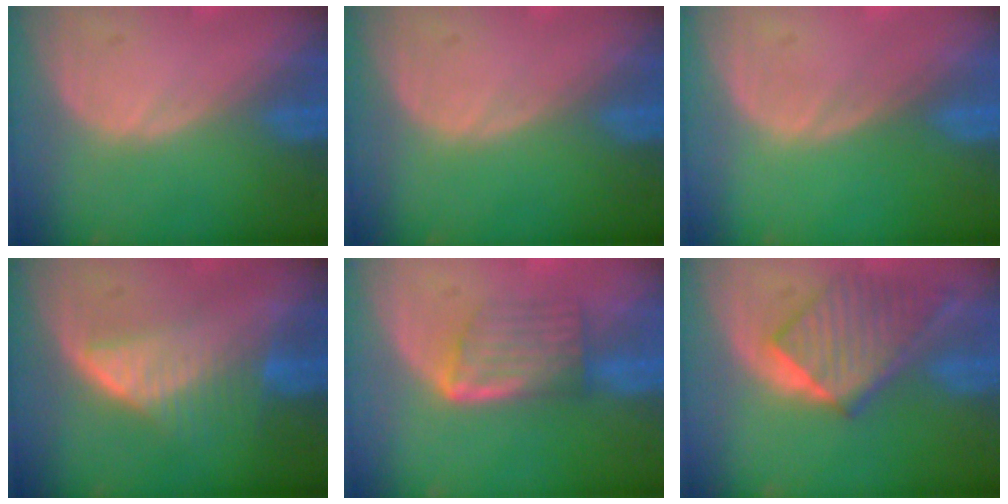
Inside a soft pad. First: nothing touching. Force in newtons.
{"total": 0.0}
{"total": 0.0}
{"total": 6.7, "press": 5.9, "slide": 3.2}
{"total": 5.8, "press": 5.4, "slide": 2.0}
{"total": 7.2, "press": 7.2, "slide": 0.5}